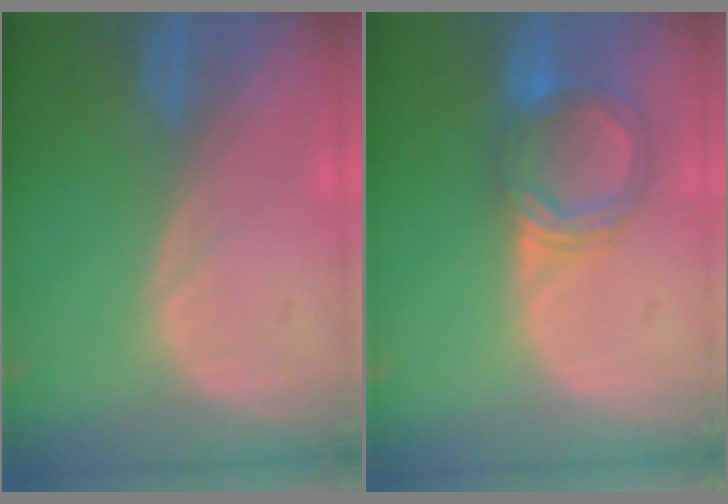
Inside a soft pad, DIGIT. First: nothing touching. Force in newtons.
{"total": 5.8, "press": 5.7, "slide": 0.6}